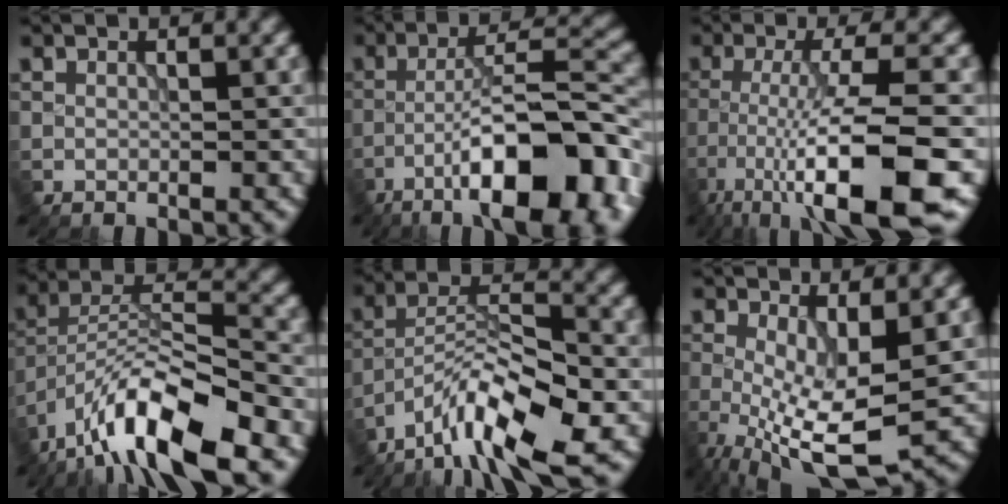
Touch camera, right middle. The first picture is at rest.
{"total": 12.8, "force": [-6.7, 3.5, 10.4], "torque": [-0.159, 0.017, -0.107]}
{"total": 10.1, "force": [-5.3, 1.9, 8.4], "torque": [-0.136, 0.005, -0.092]}
{"total": 12.4, "force": [-8.2, 3.9, 8.4], "torque": [-0.149, 0.008, -0.162]}
{"total": 9.8, "force": [-6.6, 2.6, 6.8], "torque": [-0.109, 0.013, -0.130]}
{"total": 7.7, "force": [-1.7, 2.4, 7.1], "torque": [-0.152, -0.022, -0.026]}